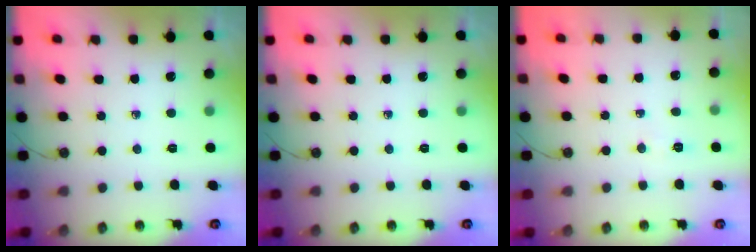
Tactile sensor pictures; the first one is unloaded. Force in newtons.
{"total": 0.0}
{"total": 4.0, "press": 3.9, "slide": 0.7}